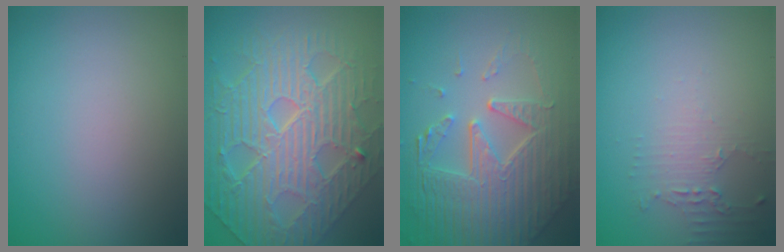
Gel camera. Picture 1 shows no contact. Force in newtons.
{"total": 10.4, "press": 7.7, "slide": 6.9}
{"total": 8.0, "press": 5.6, "slide": 5.7}
{"total": 2.0, "press": 1.4, "slide": 1.5}